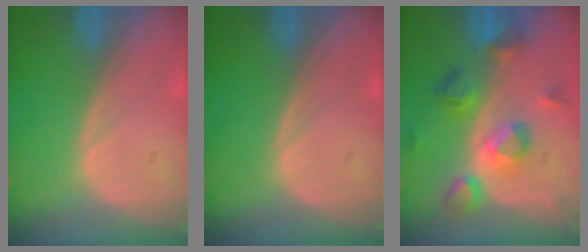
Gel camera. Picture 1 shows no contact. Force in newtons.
{"total": 0.0}
{"total": 7.4, "press": 7.4, "slide": 0.8}